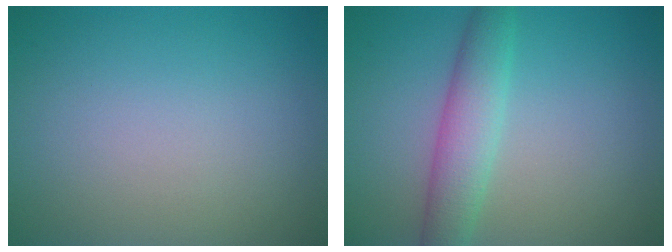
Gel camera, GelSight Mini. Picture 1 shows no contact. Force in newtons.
{"total": 3.9, "press": 3.9, "slide": 0.1}